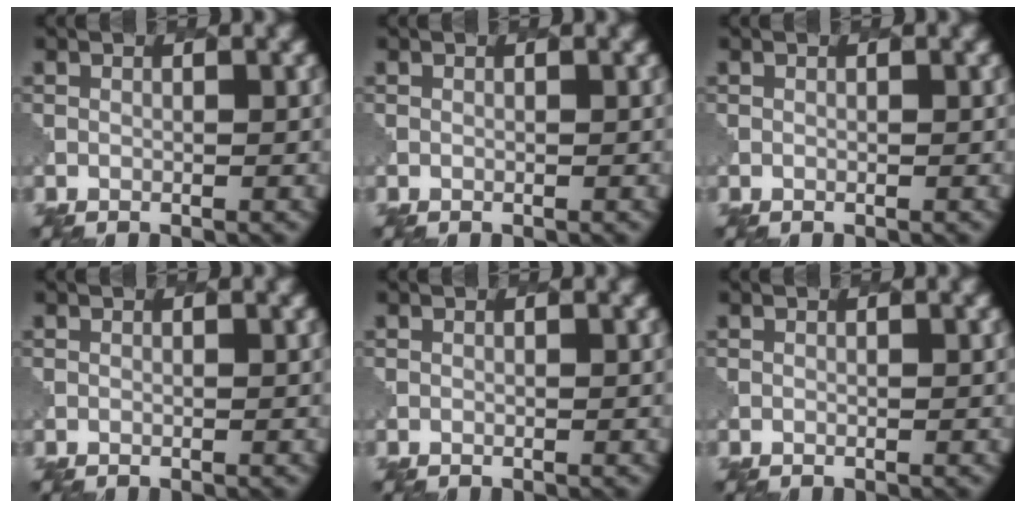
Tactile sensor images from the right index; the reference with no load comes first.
{"total": 0.0}
{"total": 0.0}
{"total": 0.0}
{"total": 0.0}
{"total": 0.0}